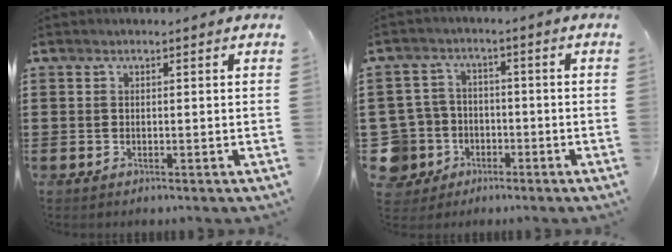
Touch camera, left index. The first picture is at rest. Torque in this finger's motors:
{"motor_torque": [0.07, 0.07, 0.00, -0.05]}